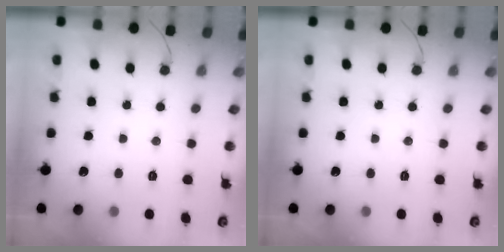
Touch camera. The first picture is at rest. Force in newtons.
{"total": 0.0}